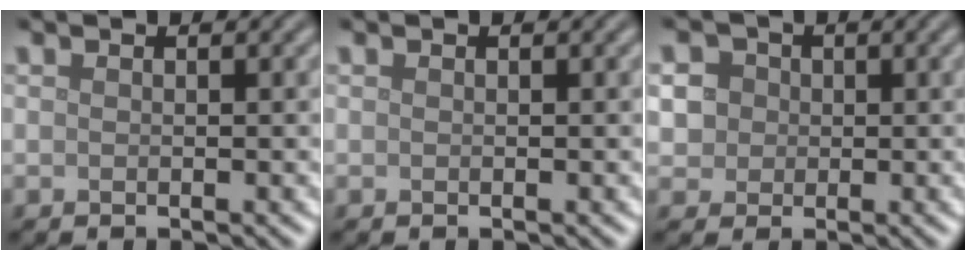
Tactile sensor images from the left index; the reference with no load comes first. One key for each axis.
{"total": 0.0}
{"total": 5.3, "fx": 1.3, "fy": 4.8, "fz": 2.1, "tx": -0.042, "ty": 0.031, "tz": 0.007}